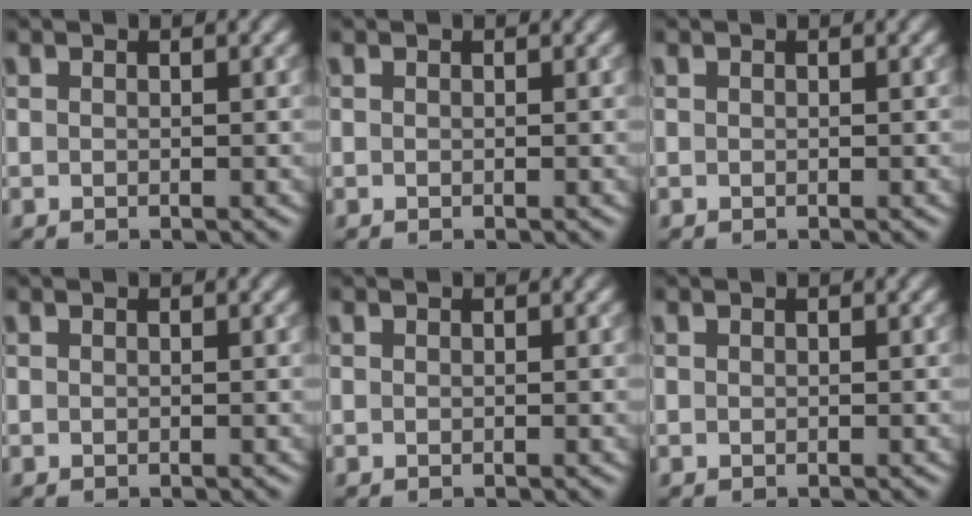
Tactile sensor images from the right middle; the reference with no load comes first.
{"total": 0.0}
{"total": 0.0}
{"total": 0.0}
{"total": 0.0}
{"total": 0.0}